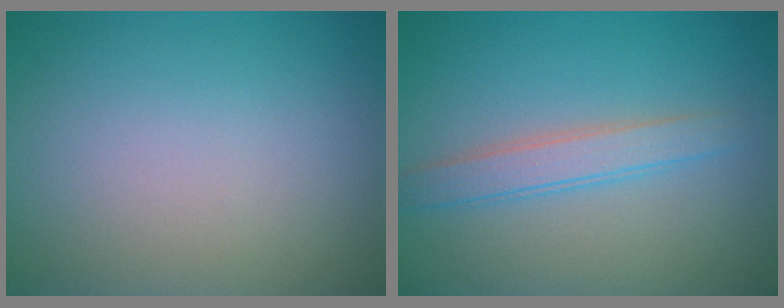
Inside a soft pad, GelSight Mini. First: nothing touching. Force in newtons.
{"total": 2.6, "press": 2.6, "slide": 0.0}